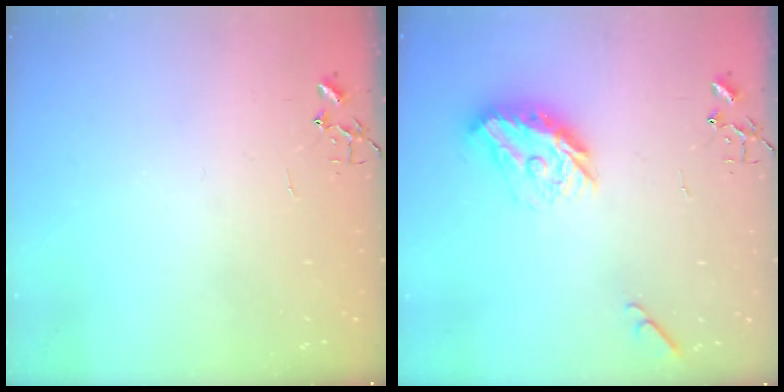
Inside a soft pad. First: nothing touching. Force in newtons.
{"total": 15.1, "press": 15.1, "slide": 0.6}